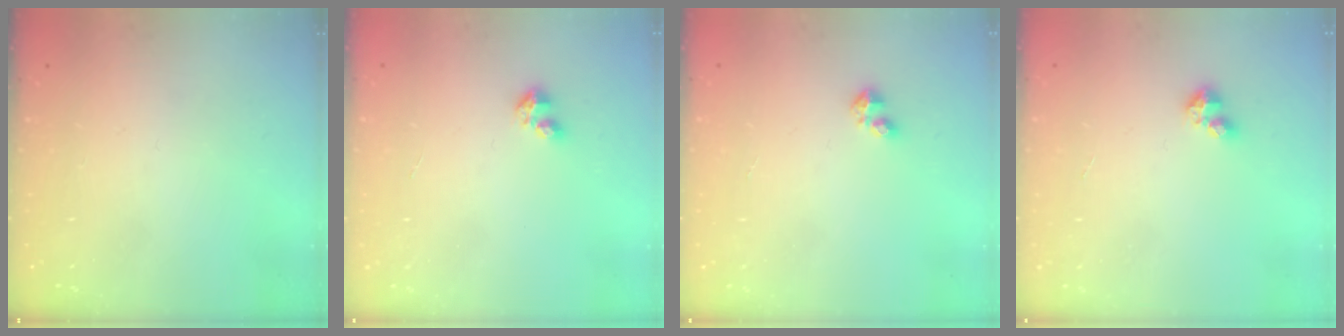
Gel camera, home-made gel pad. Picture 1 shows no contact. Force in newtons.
{"total": 3.4, "press": 3.4, "slide": 0.4}
{"total": 2.9, "press": 2.9, "slide": 0.5}
{"total": 2.8, "press": 2.8, "slide": 0.2}